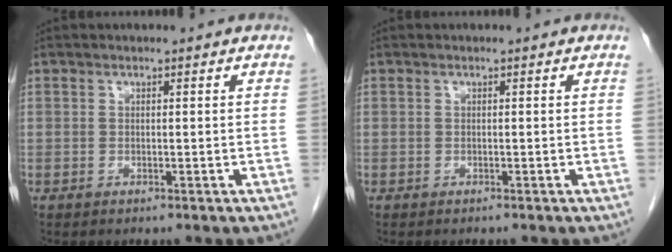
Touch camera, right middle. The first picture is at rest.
{"total": 0.0}